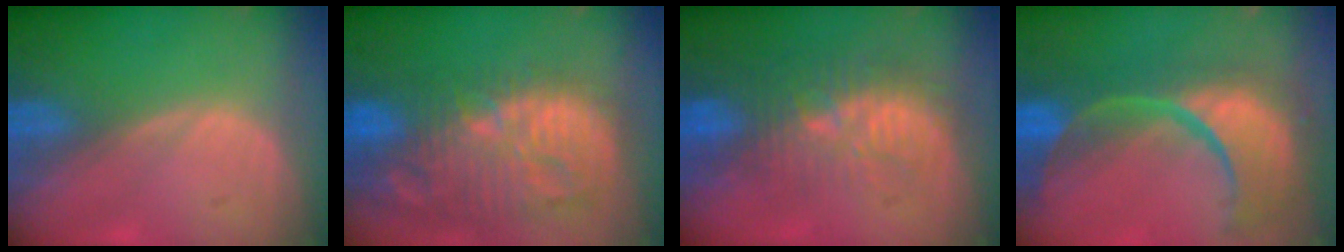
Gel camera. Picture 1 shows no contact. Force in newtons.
{"total": 14.5, "press": 12.5, "slide": 7.2}
{"total": 9.3, "press": 8.9, "slide": 2.5}
{"total": 14.2, "press": 11.3, "slide": 8.7}